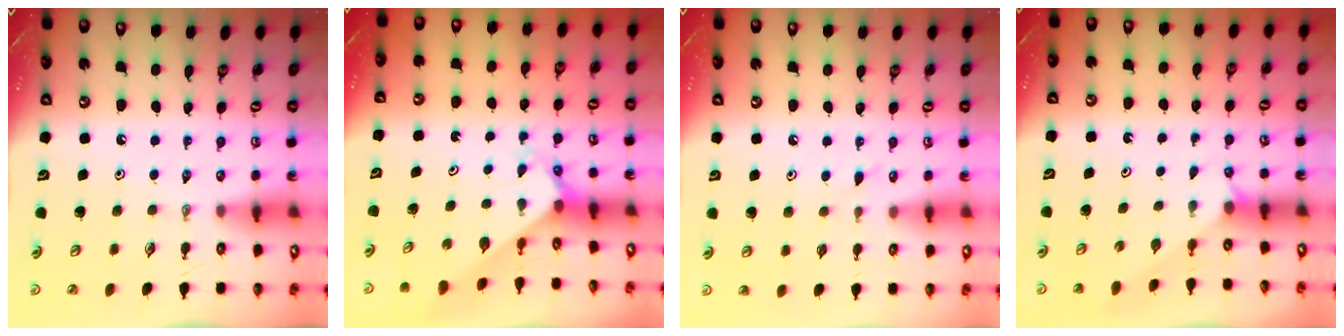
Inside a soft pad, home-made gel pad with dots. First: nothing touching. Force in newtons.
{"total": 2.5, "press": 2.5, "slide": 0.2}
{"total": 5.3, "press": 5.2, "slide": 0.6}
{"total": 2.5, "press": 2.5, "slide": 0.2}